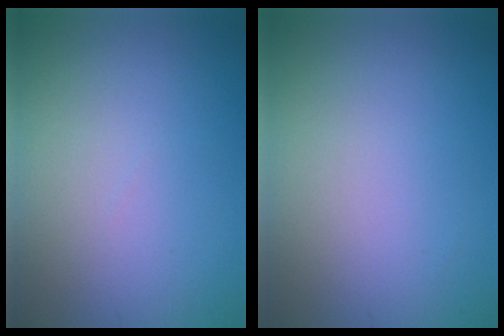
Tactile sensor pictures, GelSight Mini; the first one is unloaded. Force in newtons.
{"total": 0.0}